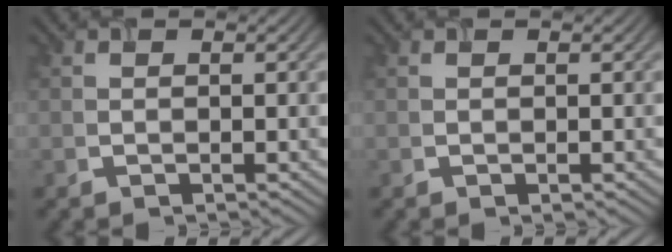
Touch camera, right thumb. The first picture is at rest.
{"total": 0.0}